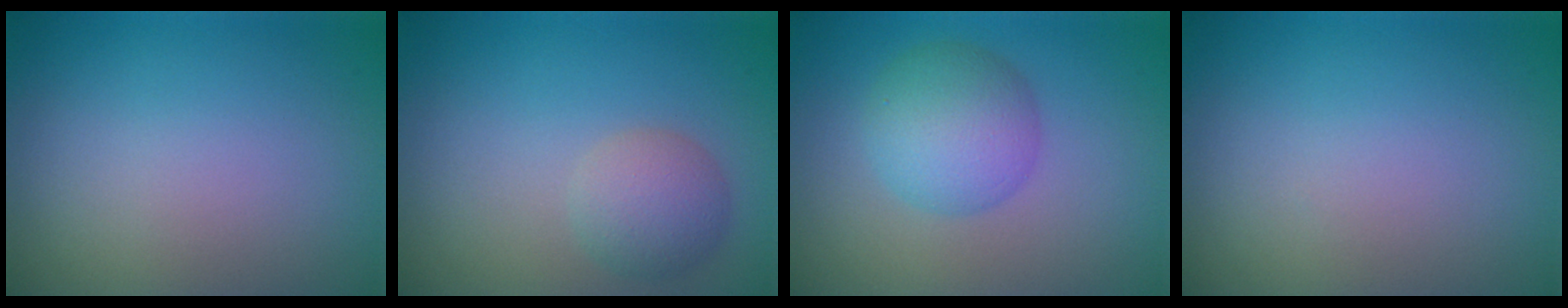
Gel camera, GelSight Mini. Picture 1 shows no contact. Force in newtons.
{"total": 2.7, "press": 2.7, "slide": 0.2}
{"total": 4.6, "press": 4.6, "slide": 0.1}
{"total": 0.0}